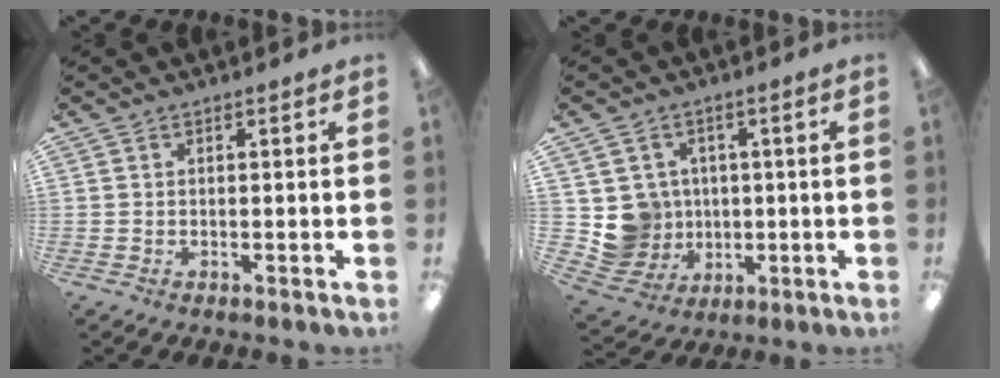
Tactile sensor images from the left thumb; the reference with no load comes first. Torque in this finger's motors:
{"motor_torque": [-0.51, 0.47, 0.04, -0.18, -0.01]}